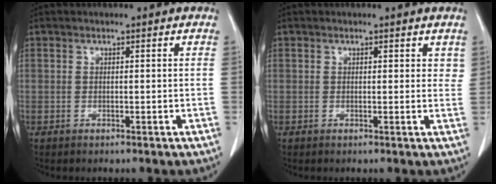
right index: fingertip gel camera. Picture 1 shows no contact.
{"total": 1.9, "force": [1.2, 1.0, 1.0], "torque": [-0.003, -0.004, 0.011]}